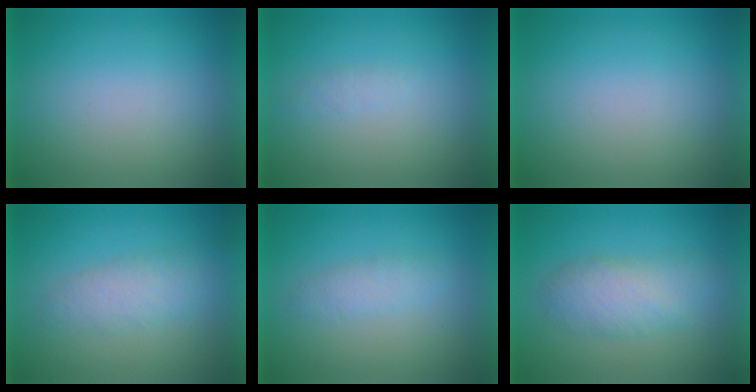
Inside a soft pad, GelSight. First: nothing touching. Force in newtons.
{"total": 1.2}
{"total": 0.0}
{"total": 3.1}
{"total": 2.3}
{"total": 4.2}